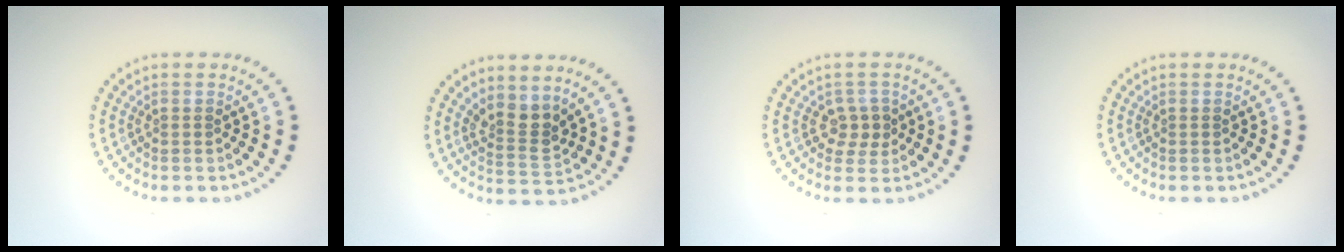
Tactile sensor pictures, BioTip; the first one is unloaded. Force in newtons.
{"total": 2.6, "press": 2.2, "slide": 1.5}
{"total": 2.1, "press": 1.9, "slide": 0.8}
{"total": 0.0}